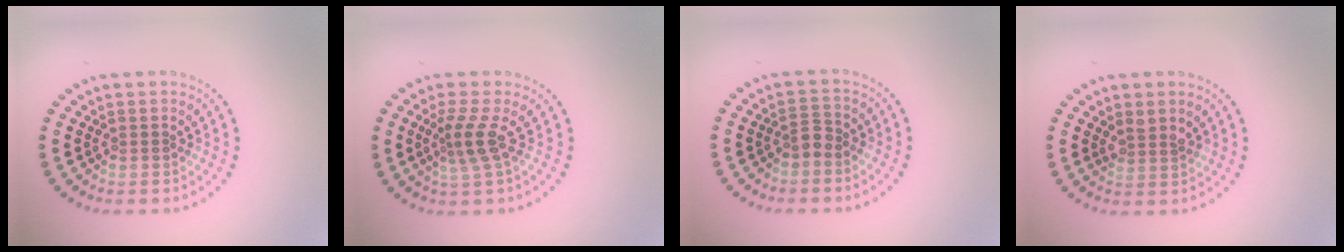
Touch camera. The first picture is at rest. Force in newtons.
{"total": 2.6, "press": 1.7, "slide": 1.9}
{"total": 1.5, "press": 1.1, "slide": 0.9}
{"total": 1.5, "press": 1.3, "slide": 0.9}